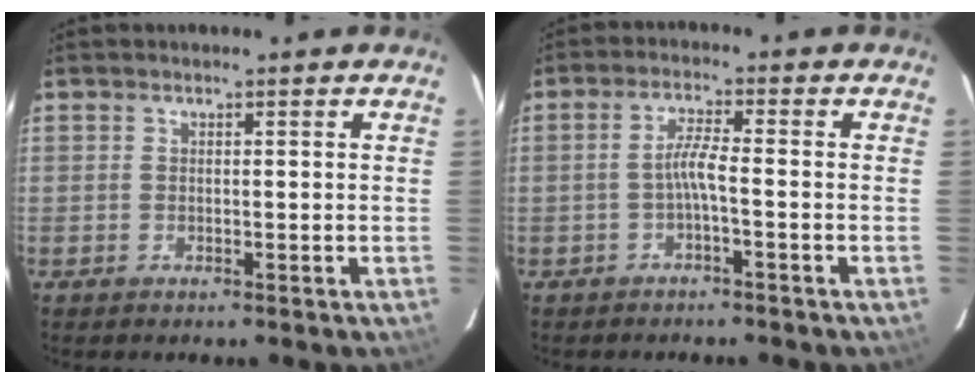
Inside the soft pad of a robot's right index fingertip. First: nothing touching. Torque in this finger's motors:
{"motor_torque": [0.78, -0.23, 0.44, 0.11]}